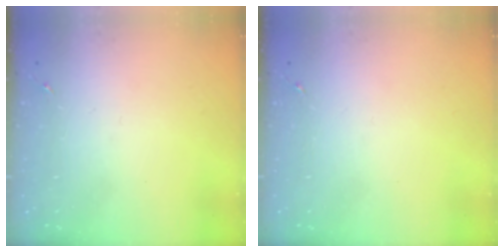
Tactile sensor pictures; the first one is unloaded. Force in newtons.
{"total": 0.0}